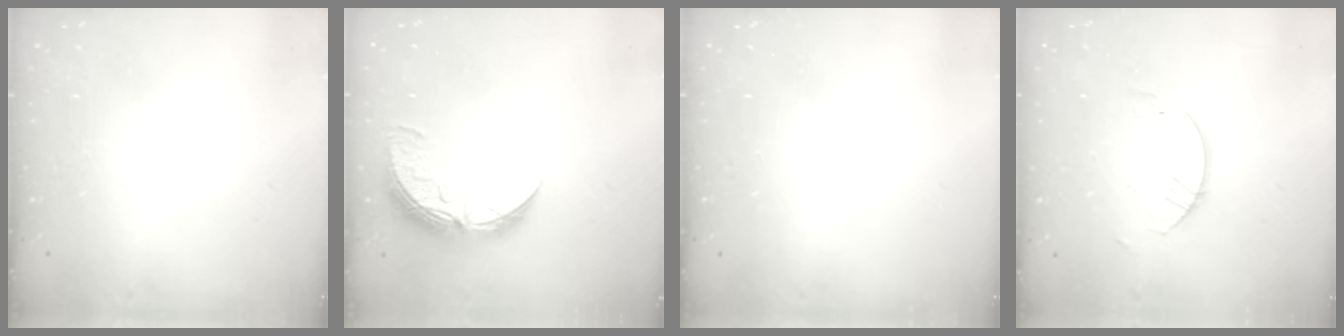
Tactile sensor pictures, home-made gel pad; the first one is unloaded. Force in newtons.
{"total": 11.0, "press": 11.0, "slide": 0.4}
{"total": 0.0}
{"total": 3.8, "press": 3.7, "slide": 0.4}